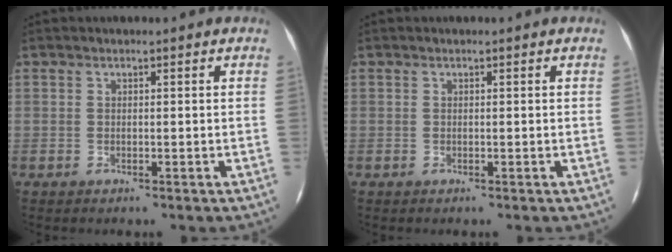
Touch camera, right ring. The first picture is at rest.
{"total": 0.0}